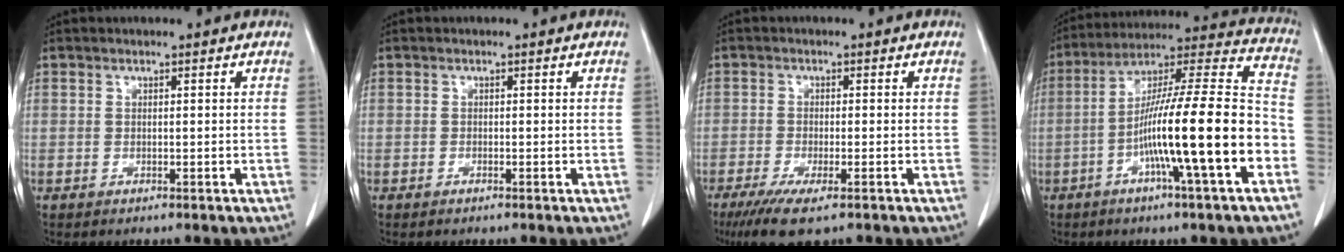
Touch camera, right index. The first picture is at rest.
{"total": 0.0}
{"total": 6.5, "force": [-4.1, 1.1, 4.8], "torque": [-0.083, -0.018, -0.067]}
{"total": 19.8, "force": [-6.4, 0.2, 18.7], "torque": [-0.297, 0.005, -0.113]}